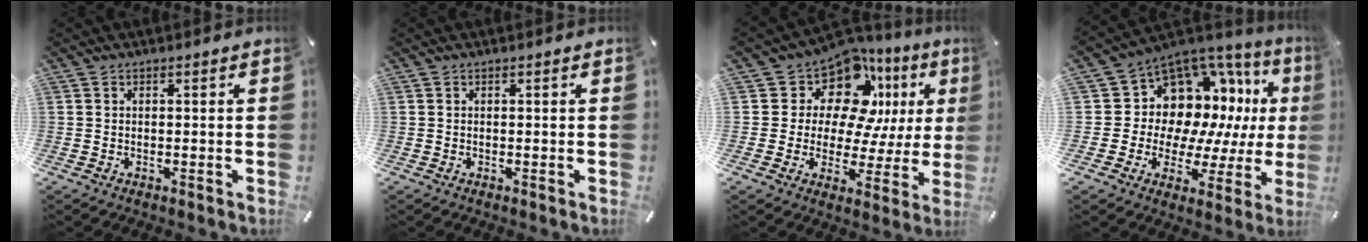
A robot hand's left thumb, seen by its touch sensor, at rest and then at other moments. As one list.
[{"total": 0.0}, {"total": 13.4, "force": [7.9, 8.8, 6.4], "torque": [-0.106, -0.074, 0.140]}, {"total": 11.5, "force": [4.3, 9.9, 4.1], "torque": [-0.062, -0.074, 0.093]}]